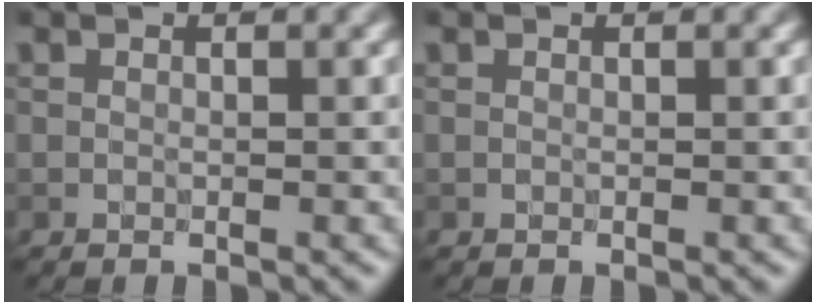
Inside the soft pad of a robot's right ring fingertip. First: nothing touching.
{"total": 0.0}